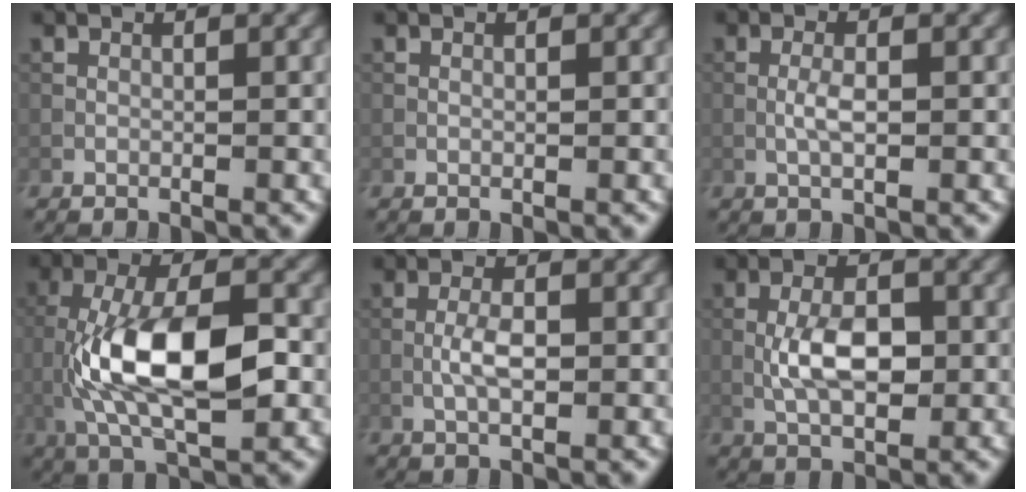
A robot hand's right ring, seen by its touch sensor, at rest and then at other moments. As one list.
[{"total": 0.0}, {"total": 1.8, "force": [-0.4, 0.5, 1.7], "torque": [-0.035, 0.001, -0.010]}, {"total": 10.6, "force": [-1.9, 4.2, 9.5], "torque": [-0.185, 0.007, -0.032]}, {"total": 2.5, "force": [-0.6, 0.9, 2.3], "torque": [-0.046, 0.001, -0.014]}, {"total": 4.7, "force": [-0.7, 2.2, 4.0], "torque": [-0.080, 0.003, -0.015]}]